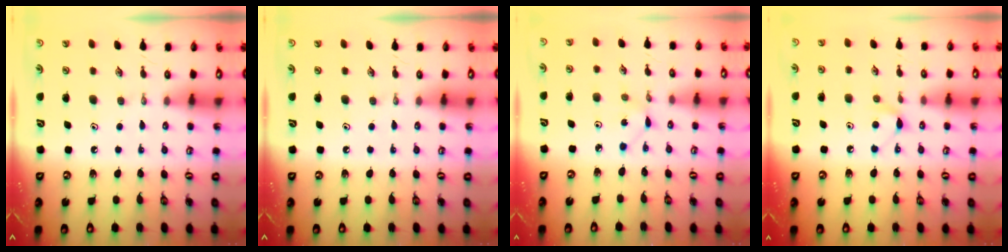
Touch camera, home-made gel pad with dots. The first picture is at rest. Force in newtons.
{"total": 0.0}
{"total": 1.0, "press": 1.0, "slide": 0.1}
{"total": 6.1, "press": 6.1, "slide": 0.8}